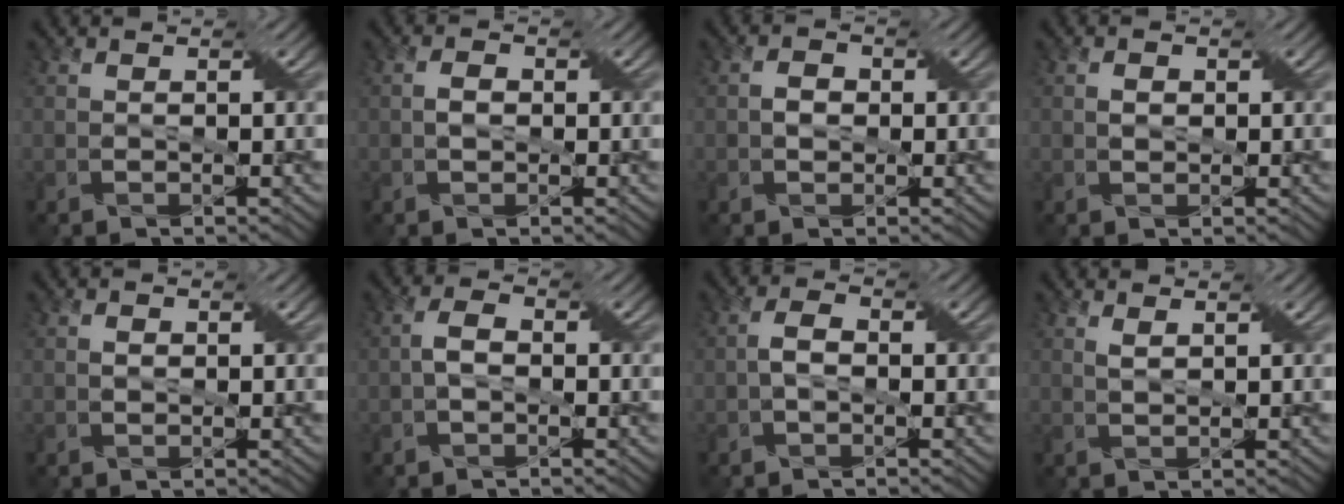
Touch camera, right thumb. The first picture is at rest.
{"total": 1.6, "force": [-0.1, 1.1, 1.1], "torque": [-0.024, 0.002, -0.004]}
{"total": 1.7, "force": [-0.2, 1.4, 0.9], "torque": [-0.022, 0.001, -0.008]}
{"total": 1.1, "force": [0.1, 0.8, 0.7], "torque": [-0.016, 0.002, 0.001]}
{"total": 0.8, "force": [0.0, 0.6, 0.5], "torque": [-0.010, 0.002, 0.000]}
{"total": 2.3, "force": [-0.4, 1.3, 1.9], "torque": [-0.040, 0.007, -0.011]}
{"total": 2.3, "force": [-0.5, 1.3, 1.8], "torque": [-0.040, 0.007, -0.012]}
{"total": 1.2, "force": [0.8, 0.2, 0.8], "torque": [-0.027, 0.002, 0.018]}